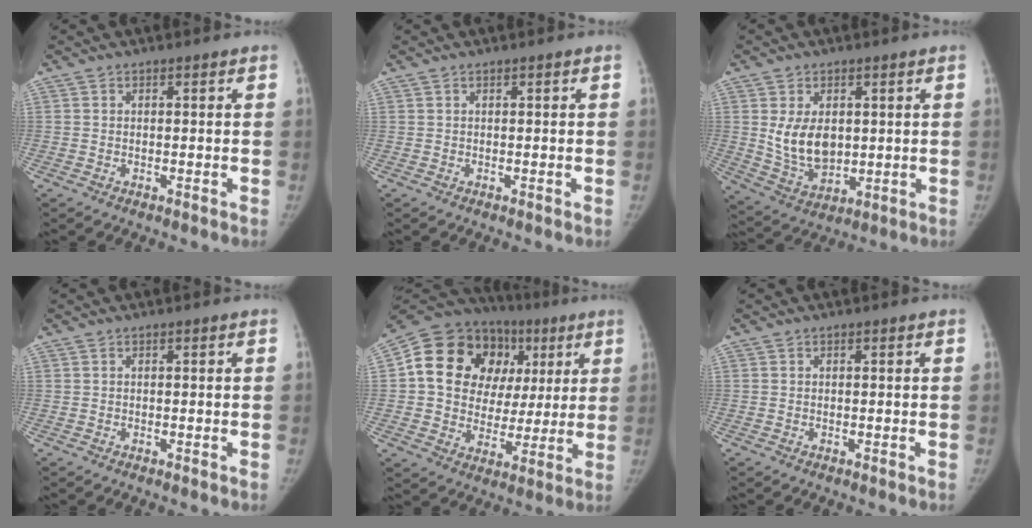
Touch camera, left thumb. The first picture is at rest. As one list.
[{"total": 0.0}, {"total": 9.7, "force": [1.6, 6.6, 7.0], "torque": [-0.099, -0.019, 0.047]}, {"total": 0.0}, {"total": 22.2, "force": [6.0, 17.4, 12.4], "torque": [-0.161, 0.039, 0.103]}, {"total": 0.0}]